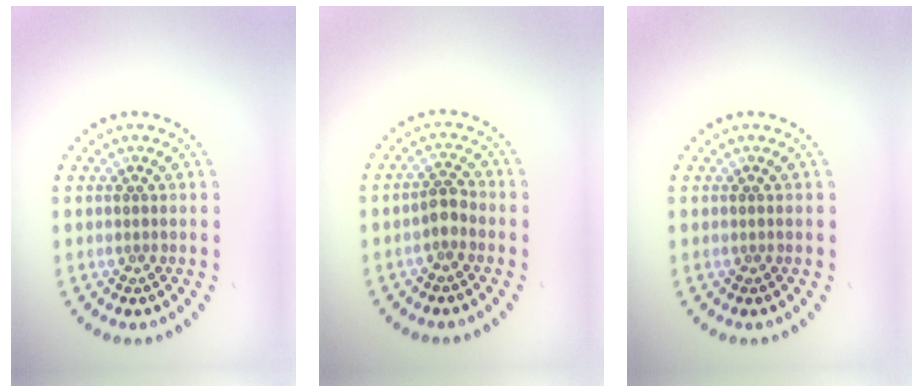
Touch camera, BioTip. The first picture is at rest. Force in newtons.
{"total": 1.6, "press": 1.4, "slide": 0.7}
{"total": 0.0}